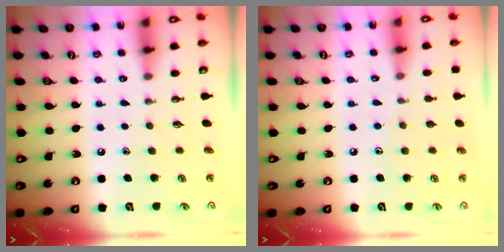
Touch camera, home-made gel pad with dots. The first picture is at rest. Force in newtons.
{"total": 4.7, "press": 4.6, "slide": 0.6}